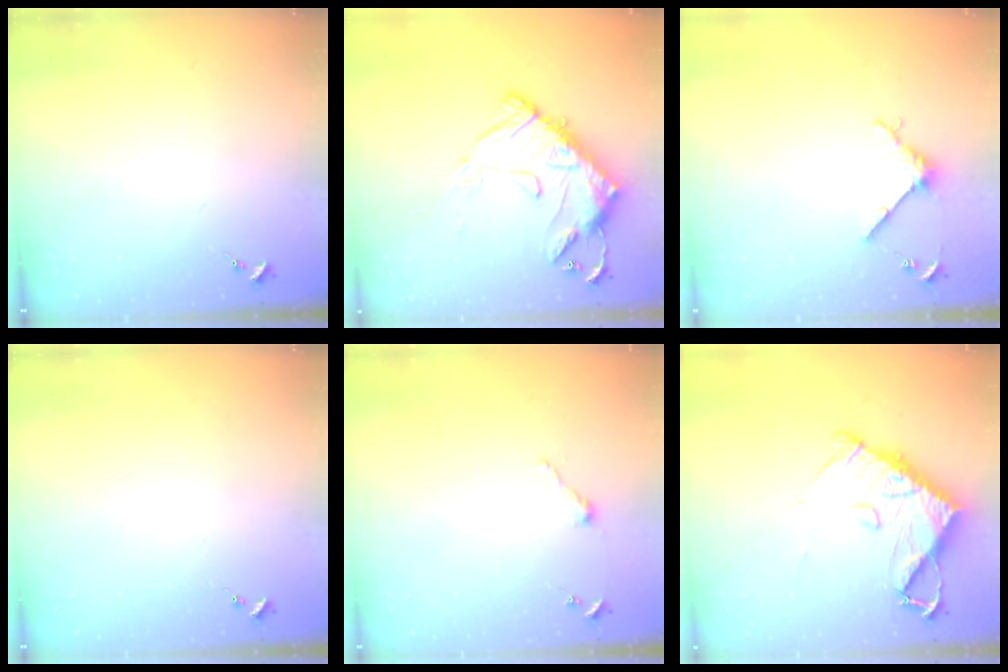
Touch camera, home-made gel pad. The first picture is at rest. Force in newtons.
{"total": 16.8, "press": 16.7, "slide": 1.2}
{"total": 4.0, "press": 4.0, "slide": 0.4}
{"total": 0.0}
{"total": 2.5, "press": 2.5, "slide": 0.2}
{"total": 10.9, "press": 10.8, "slide": 1.4}